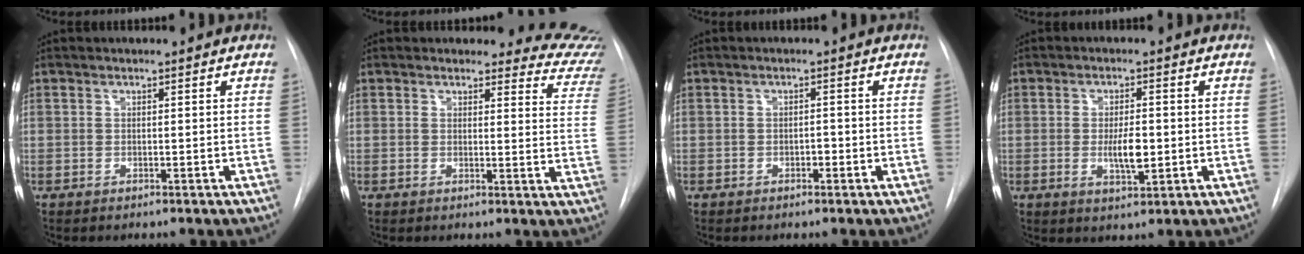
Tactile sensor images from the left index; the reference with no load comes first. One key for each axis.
{"total": 9.4, "fx": 9.2, "fy": 1.9, "fz": -0.2, "tx": 0.048, "ty": -0.097, "tz": 0.053}
{"total": 1.7, "fx": -1.4, "fy": 0.5, "fz": 0.7, "tx": -0.010, "ty": -0.002, "tz": -0.020}
{"total": 4.9, "fx": -1.5, "fy": 1.4, "fz": 4.5, "tx": -0.080, "ty": -0.010, "tz": -0.018}